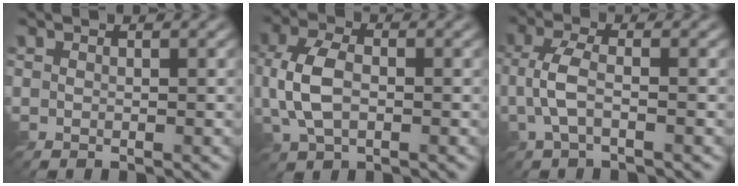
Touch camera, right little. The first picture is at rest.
{"total": 5.5, "force": [-0.7, 3.4, 4.2], "torque": [-0.100, -0.001, -0.015]}
{"total": 3.5, "force": [-0.9, 1.3, 3.1], "torque": [-0.075, 0.002, -0.024]}